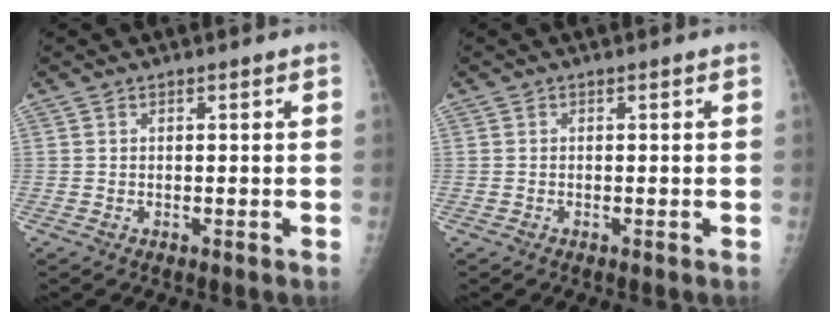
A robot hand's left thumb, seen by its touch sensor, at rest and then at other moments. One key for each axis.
{"total": 0.0}